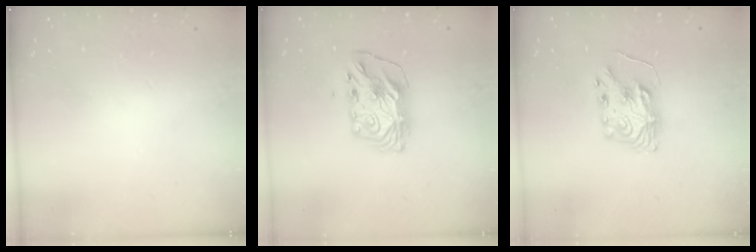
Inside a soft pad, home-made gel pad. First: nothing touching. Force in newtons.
{"total": 8.4, "press": 8.4, "slide": 0.8}
{"total": 8.3, "press": 8.2, "slide": 0.2}